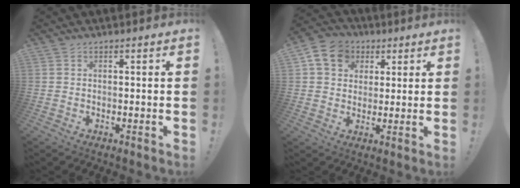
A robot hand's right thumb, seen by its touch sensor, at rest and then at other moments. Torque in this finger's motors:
{"motor_torque": [-0.11, 0.53, 0.04, 0.03, 0.10]}